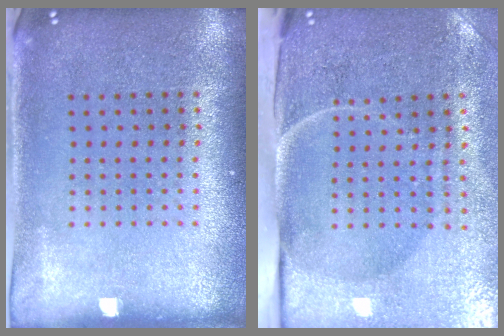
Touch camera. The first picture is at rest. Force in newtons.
{"total": 4.9, "press": 3.9, "slide": 2.9}